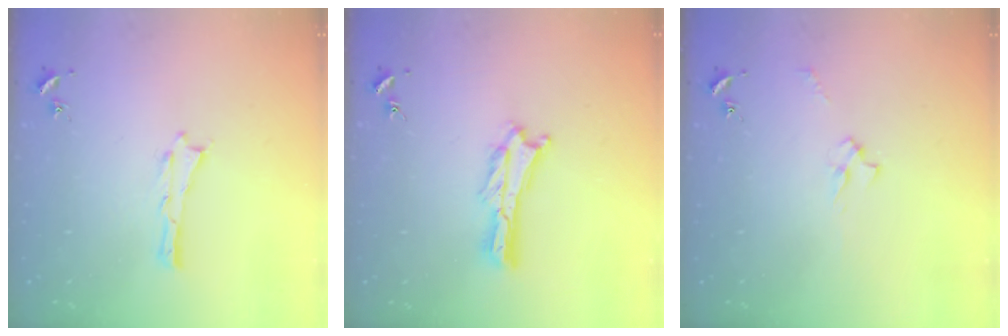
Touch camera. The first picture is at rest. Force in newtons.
{"total": 1.8, "press": 1.8, "slide": 0.2}
{"total": 2.4, "press": 2.4, "slide": 0.4}